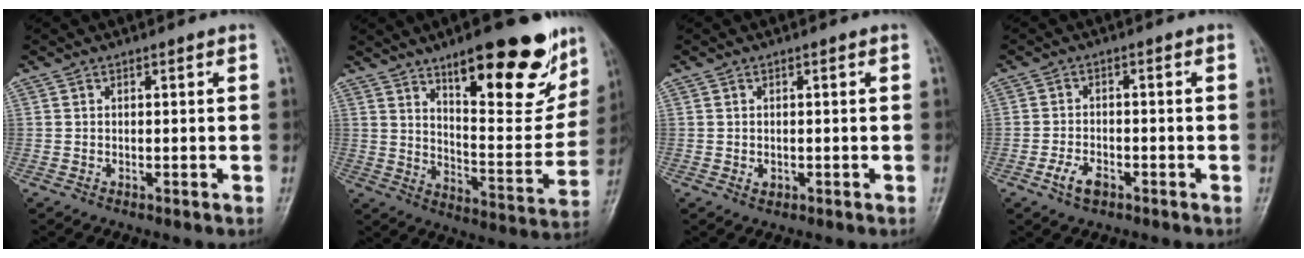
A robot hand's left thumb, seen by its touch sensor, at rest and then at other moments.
{"total": 22.1, "force": [13.5, 7.4, 15.8], "torque": [-0.173, -0.072, 0.203]}
{"total": 1.4, "force": [-0.3, 1.1, 0.9], "torque": [-0.007, 0.001, -0.004]}
{"total": 4.2, "force": [-2.3, 2.3, 2.6], "torque": [-0.048, 0.014, -0.044]}